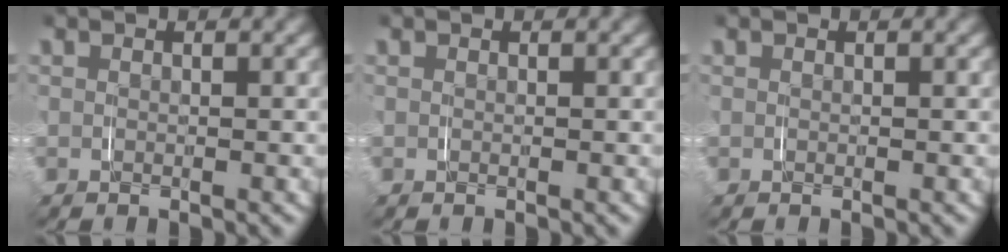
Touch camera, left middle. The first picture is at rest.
{"total": 0.0}
{"total": 0.0}